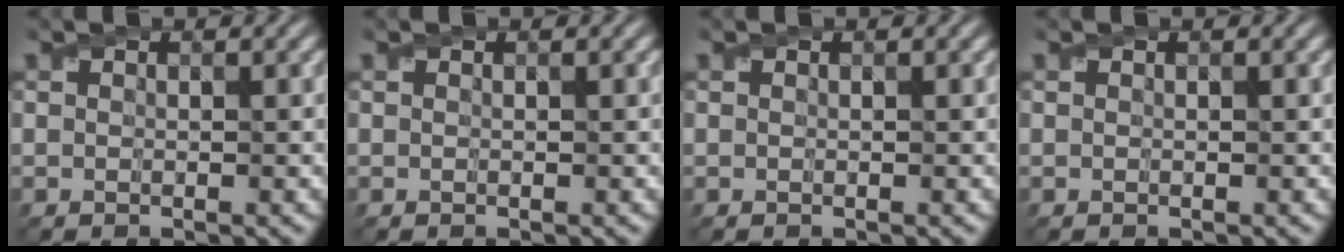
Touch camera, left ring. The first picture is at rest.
{"total": 0.0}
{"total": 0.0}
{"total": 0.0}